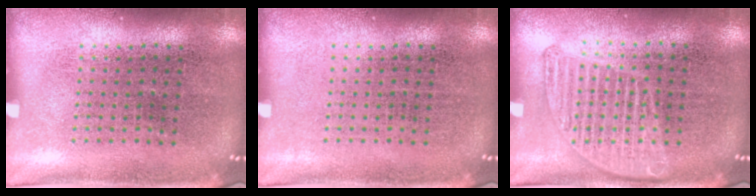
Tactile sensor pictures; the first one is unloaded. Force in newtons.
{"total": 0.0}
{"total": 1.3, "press": 1.3, "slide": 0.3}